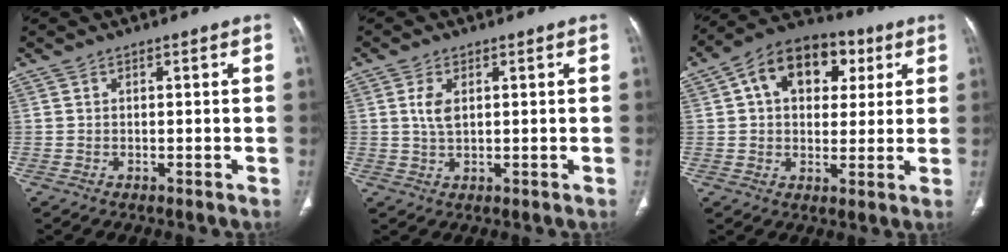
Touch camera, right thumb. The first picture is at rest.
{"total": 3.4, "force": [0.9, 1.8, 2.8], "torque": [-0.059, -0.002, 0.019]}
{"total": 15.1, "force": [4.8, 10.4, 9.8], "torque": [-0.113, 0.013, 0.067]}